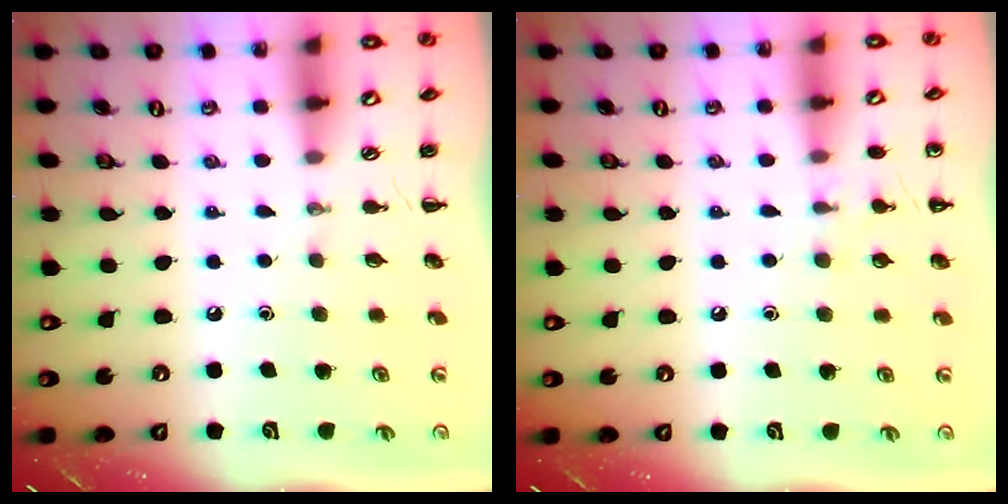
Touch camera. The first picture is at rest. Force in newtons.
{"total": 6.2, "press": 6.0, "slide": 1.9}